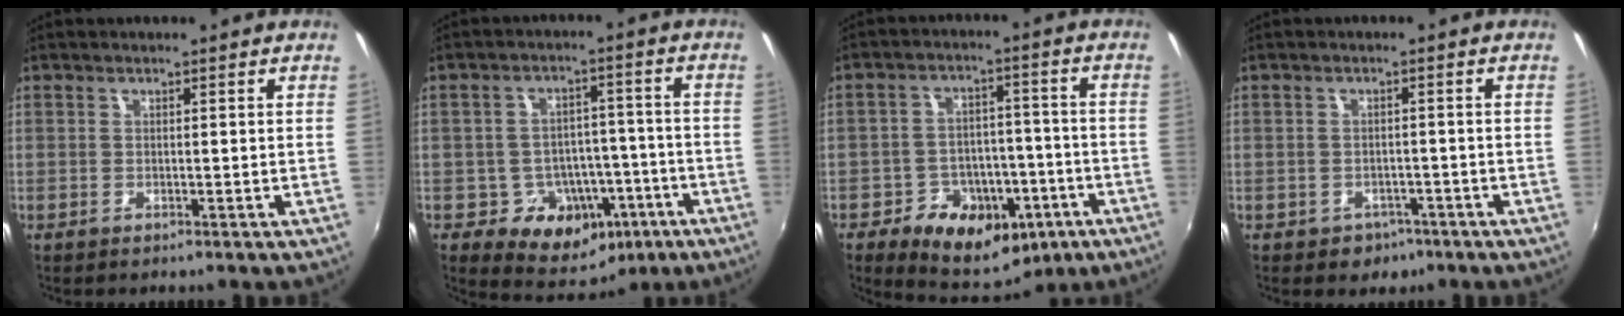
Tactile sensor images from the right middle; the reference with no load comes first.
{"total": 12.4, "force": [-5.4, 9.8, 5.4], "torque": [-0.101, 0.027, -0.050]}
{"total": 15.5, "force": [-7.8, 10.9, 7.7], "torque": [-0.159, 0.019, -0.098]}
{"total": 4.2, "force": [-2.3, 3.3, 1.0], "torque": [-0.031, -0.003, -0.028]}